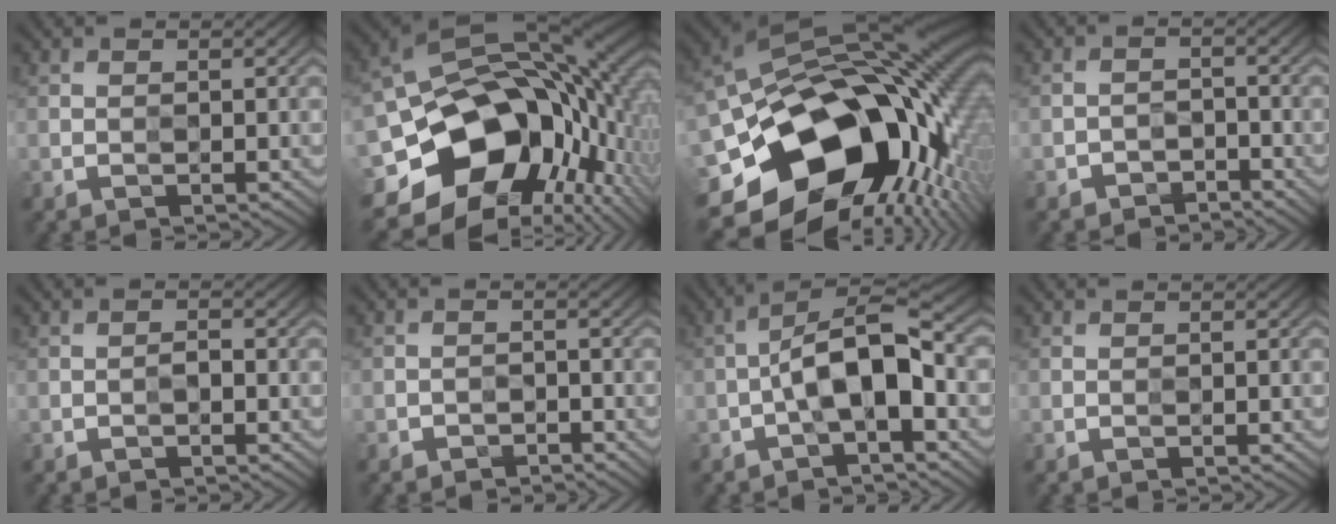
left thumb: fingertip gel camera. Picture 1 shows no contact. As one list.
[{"total": 19.0, "force": [-4.1, 13.6, 12.7], "torque": [-0.215, -0.038, -0.048]}, {"total": 21.1, "force": [-4.2, 14.4, 14.8], "torque": [-0.281, -0.039, -0.058]}, {"total": 2.3, "force": [-1.9, 1.3, -0.2], "torque": [0.014, 0.008, -0.039]}, {"total": 0.9, "force": [-0.4, 0.5, 0.6], "torque": [-0.006, 0.007, -0.008]}, {"total": 1.6, "force": [-1.2, 0.9, -0.5], "torque": [0.019, 0.004, -0.027]}, {"total": 8.4, "force": [-1.9, 3.2, 7.6], "torque": [-0.129, 0.026, -0.041]}, {"total": 0.0}]